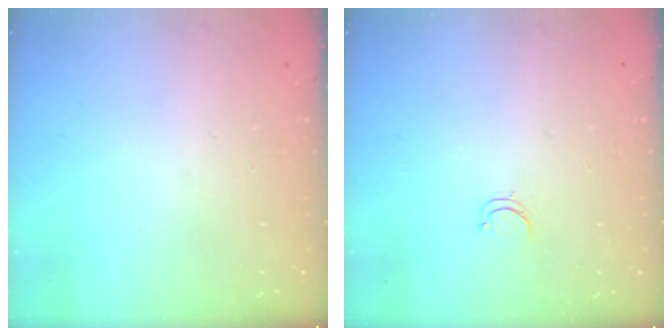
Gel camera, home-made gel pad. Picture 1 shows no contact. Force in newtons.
{"total": 3.5, "press": 3.4, "slide": 0.4}